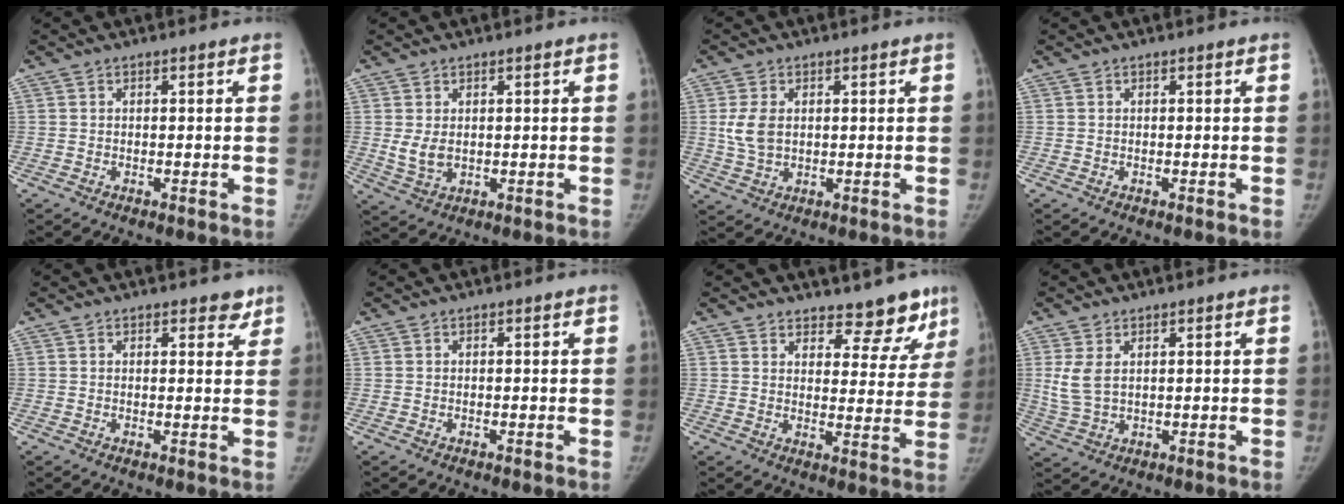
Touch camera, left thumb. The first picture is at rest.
{"total": 3.9, "force": [0.7, 2.4, 3.0], "torque": [-0.052, -0.012, 0.023]}
{"total": 5.3, "force": [1.0, 3.5, 3.8], "torque": [-0.076, -0.005, 0.025]}
{"total": 0.0}
{"total": 2.9, "force": [2.2, 1.4, 1.2], "torque": [0.008, -0.011, 0.025]}
{"total": 0.0}
{"total": 10.3, "force": [8.8, 4.3, 3.1], "torque": [0.006, -0.062, 0.105]}
{"total": 5.1, "force": [1.7, 2.9, 3.9], "torque": [-0.086, -0.007, 0.045]}